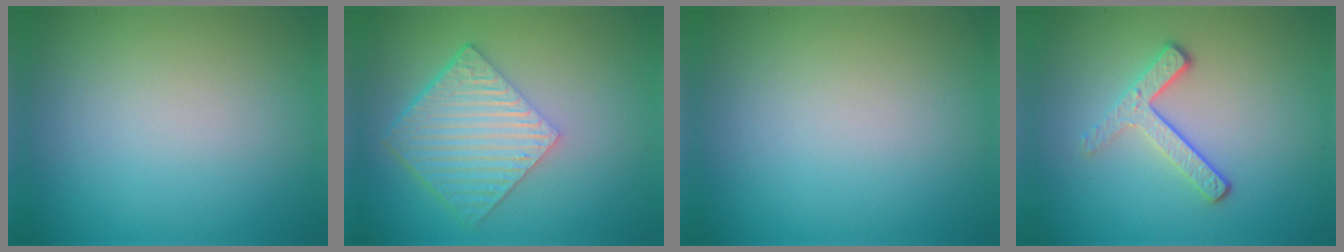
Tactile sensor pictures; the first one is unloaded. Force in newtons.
{"total": 6.5, "press": 4.6, "slide": 4.6}
{"total": 0.0}
{"total": 3.0, "press": 2.2, "slide": 2.1}